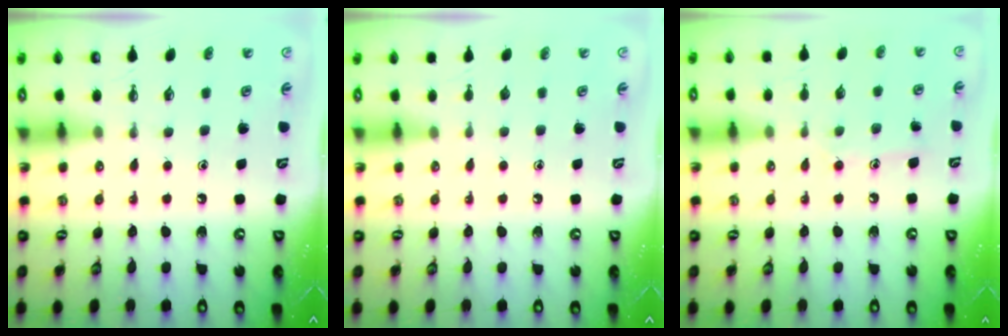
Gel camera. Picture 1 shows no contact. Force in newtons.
{"total": 0.0}
{"total": 6.6, "press": 6.6, "slide": 0.4}